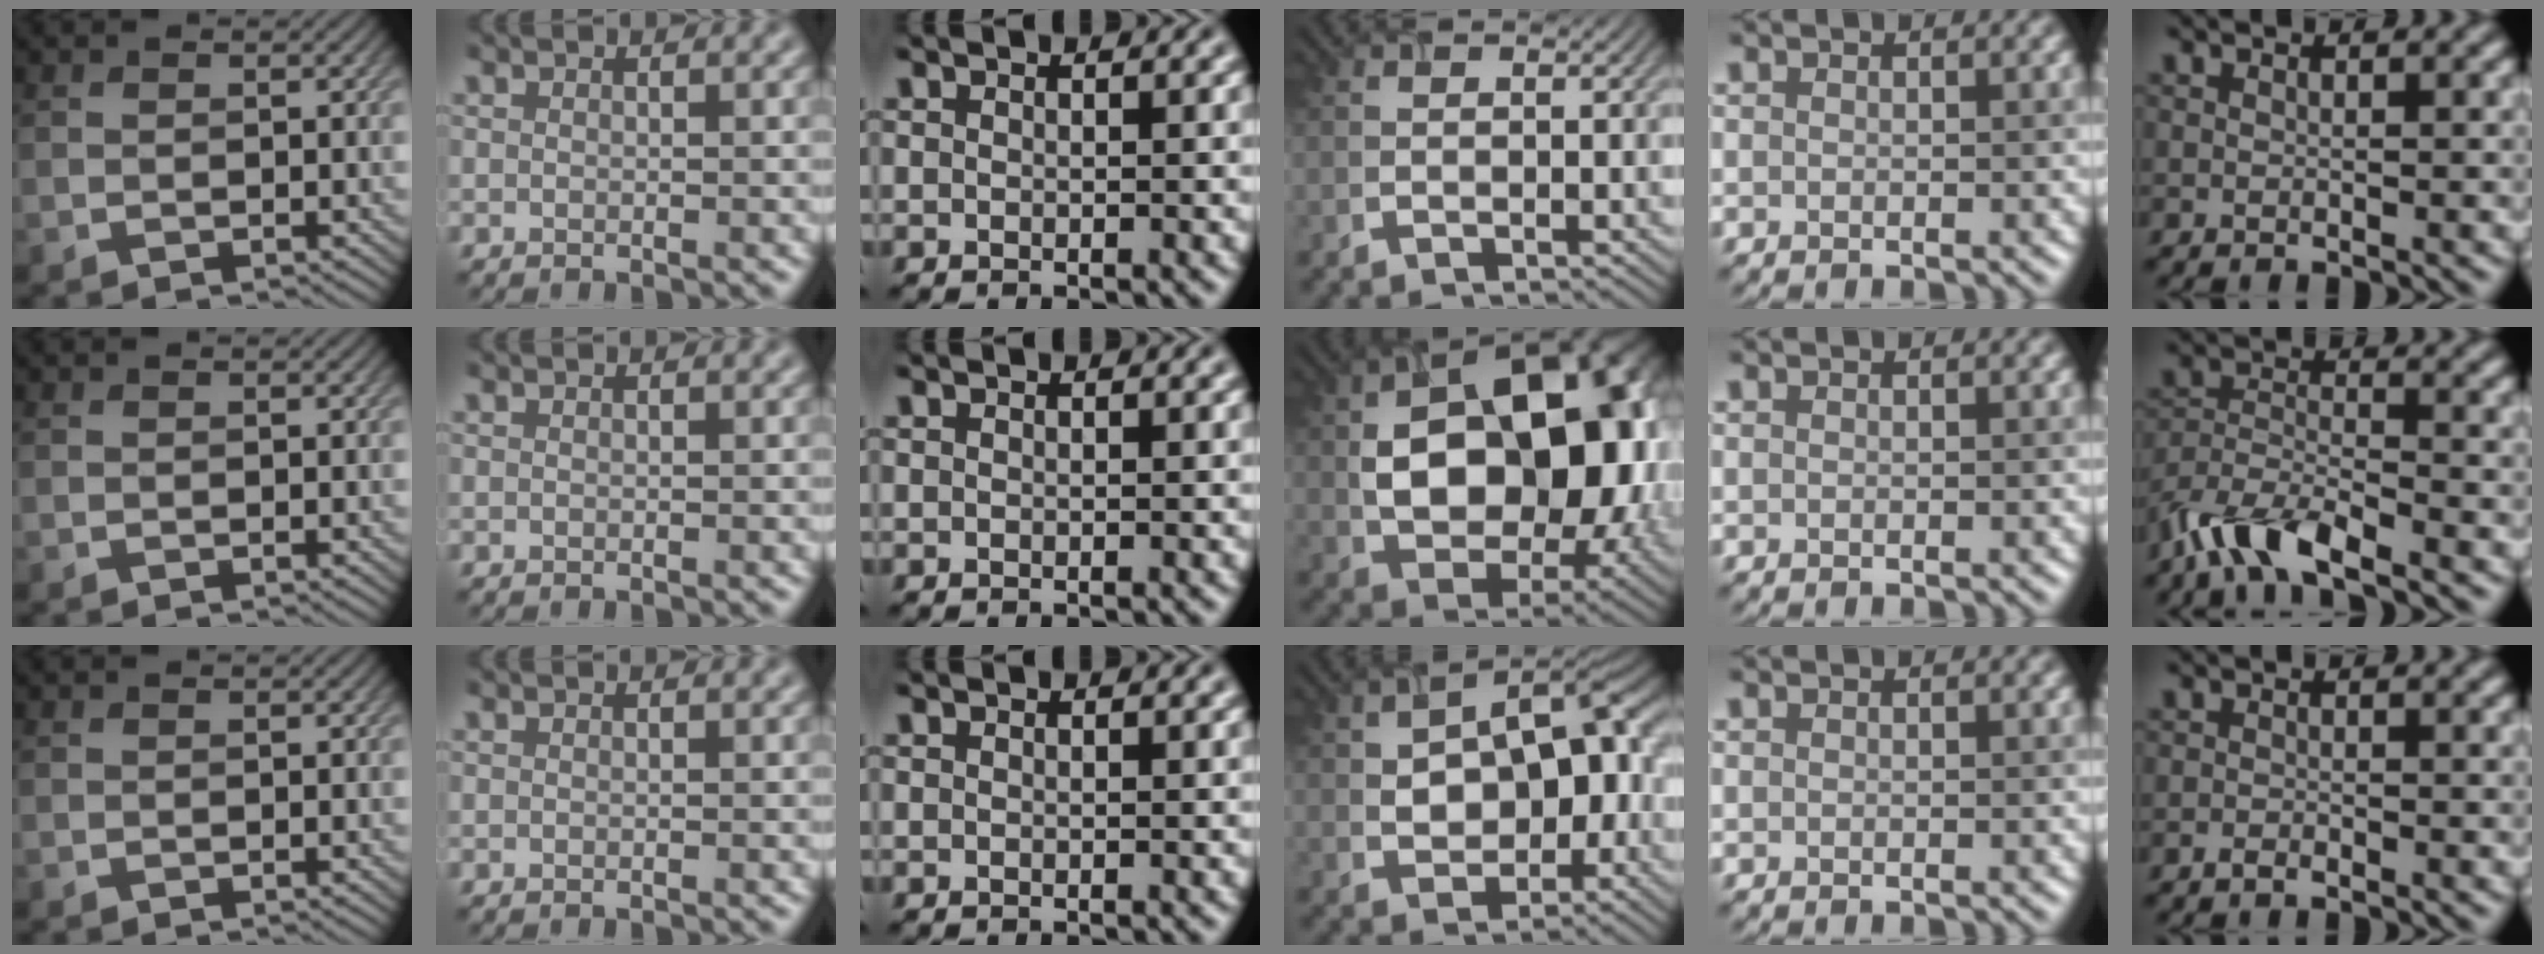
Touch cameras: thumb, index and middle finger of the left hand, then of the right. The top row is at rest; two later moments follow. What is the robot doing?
{"motion": "lift_and_place", "object": "timer"}